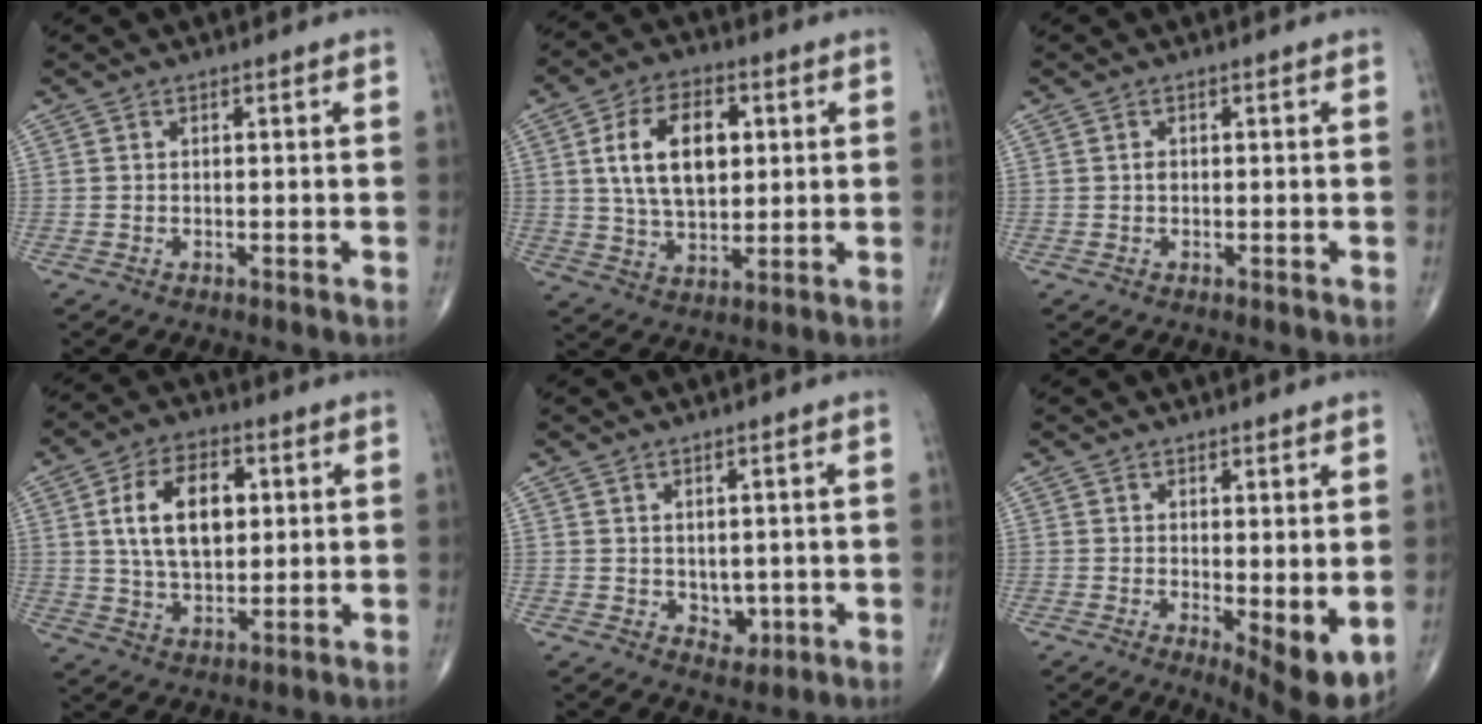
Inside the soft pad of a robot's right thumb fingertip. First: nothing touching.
{"total": 14.3, "force": [3.0, 8.5, 11.0], "torque": [-0.172, -0.003, 0.054]}
{"total": 1.0, "force": [0.1, 0.8, 0.6], "torque": [-0.008, 0.002, 0.001]}
{"total": 13.5, "force": [2.8, 8.2, 10.4], "torque": [-0.161, -0.002, 0.051]}
{"total": 3.3, "force": [0.0, 2.5, 2.1], "torque": [-0.014, -0.006, 0.010]}
{"total": 7.1, "force": [-0.2, 2.4, 6.7], "torque": [-0.090, -0.020, 0.004]}